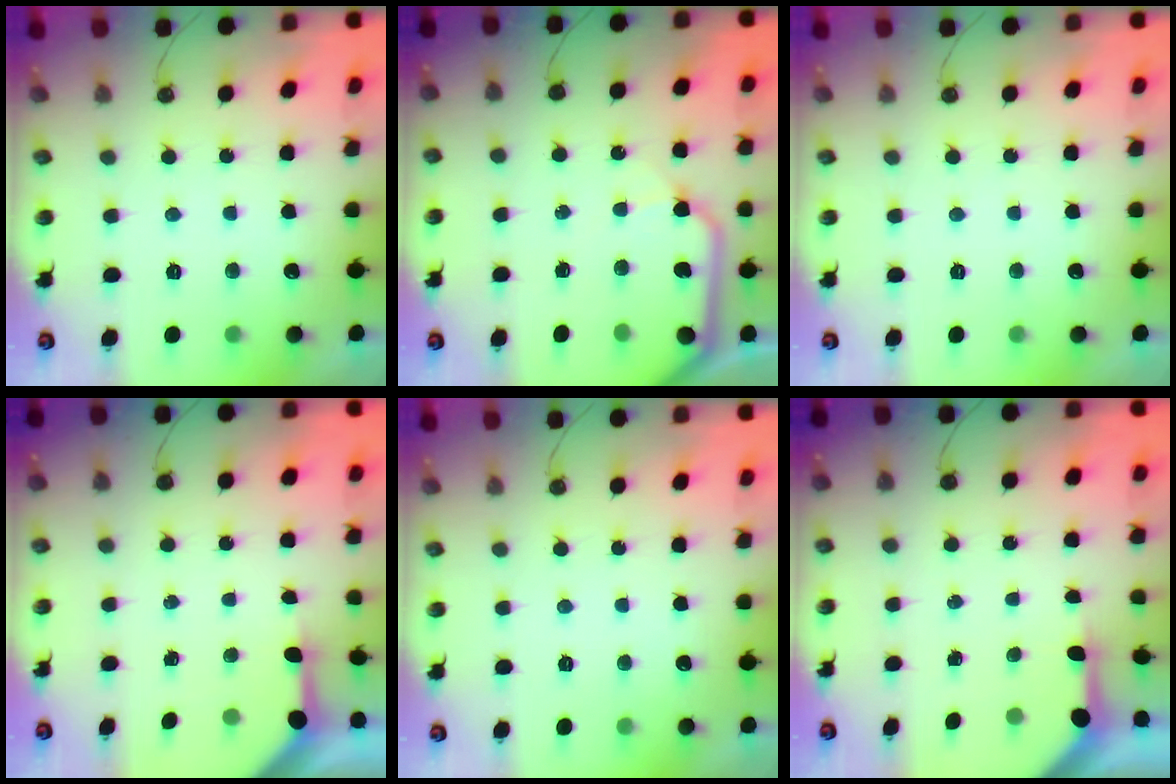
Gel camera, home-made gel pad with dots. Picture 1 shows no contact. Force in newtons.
{"total": 11.7, "press": 11.5, "slide": 1.8}
{"total": 0.0}
{"total": 3.3, "press": 3.3, "slide": 0.4}
{"total": 0.0}
{"total": 3.3, "press": 3.2, "slide": 0.3}